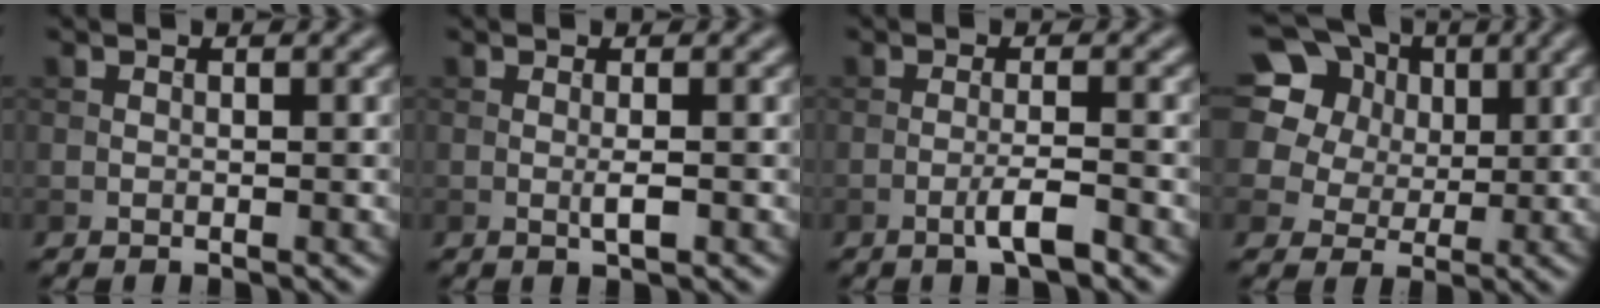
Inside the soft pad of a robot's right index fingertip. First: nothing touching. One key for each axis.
{"total": 1.3, "fx": -0.2, "fy": 0.1, "fz": 1.3, "tx": -0.026, "ty": -0.002, "tz": -0.005}
{"total": 2.6, "fx": -1.3, "fy": 0.3, "fz": 2.2, "tx": -0.037, "ty": 0.007, "tz": -0.029}
{"total": 20.2, "fx": 10.0, "fy": 15.1, "fz": 9.0, "tx": -0.242, "ty": 0.070, "tz": 0.163}